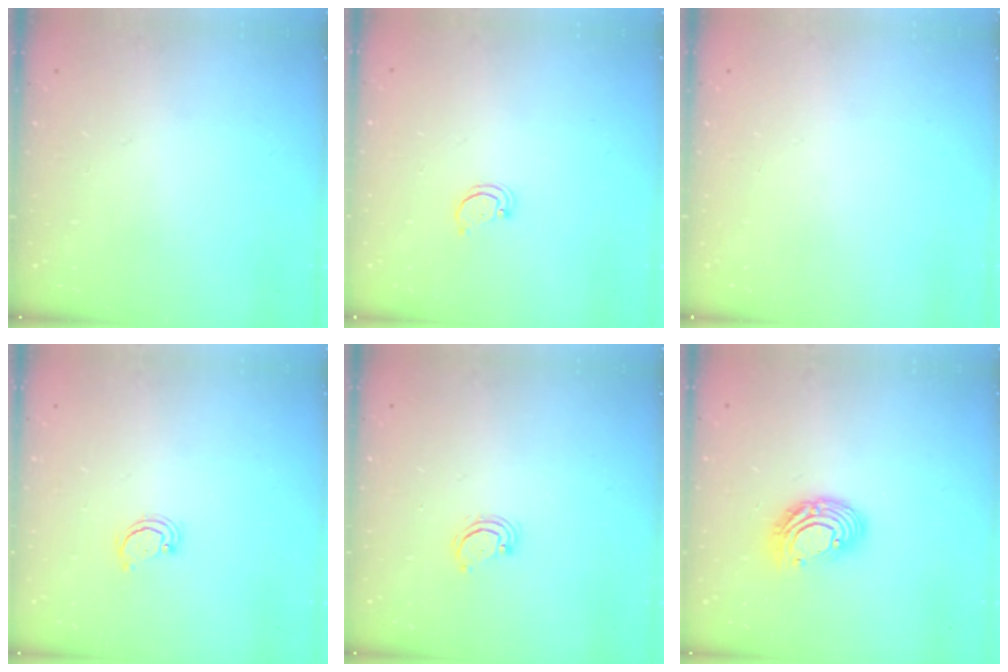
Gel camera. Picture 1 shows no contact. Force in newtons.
{"total": 1.6, "press": 1.6, "slide": 0.1}
{"total": 0.0}
{"total": 2.5, "press": 2.4, "slide": 0.2}
{"total": 2.9, "press": 2.9, "slide": 0.2}
{"total": 10.5, "press": 10.4, "slide": 0.8}